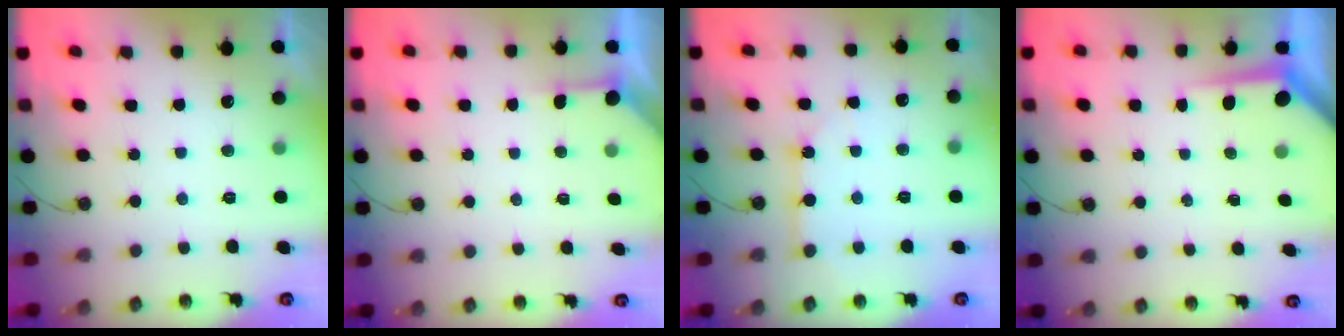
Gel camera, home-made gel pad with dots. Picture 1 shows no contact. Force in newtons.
{"total": 1.8, "press": 1.8, "slide": 0.3}
{"total": 6.9, "press": 6.9, "slide": 0.6}
{"total": 5.1, "press": 5.0, "slide": 0.4}